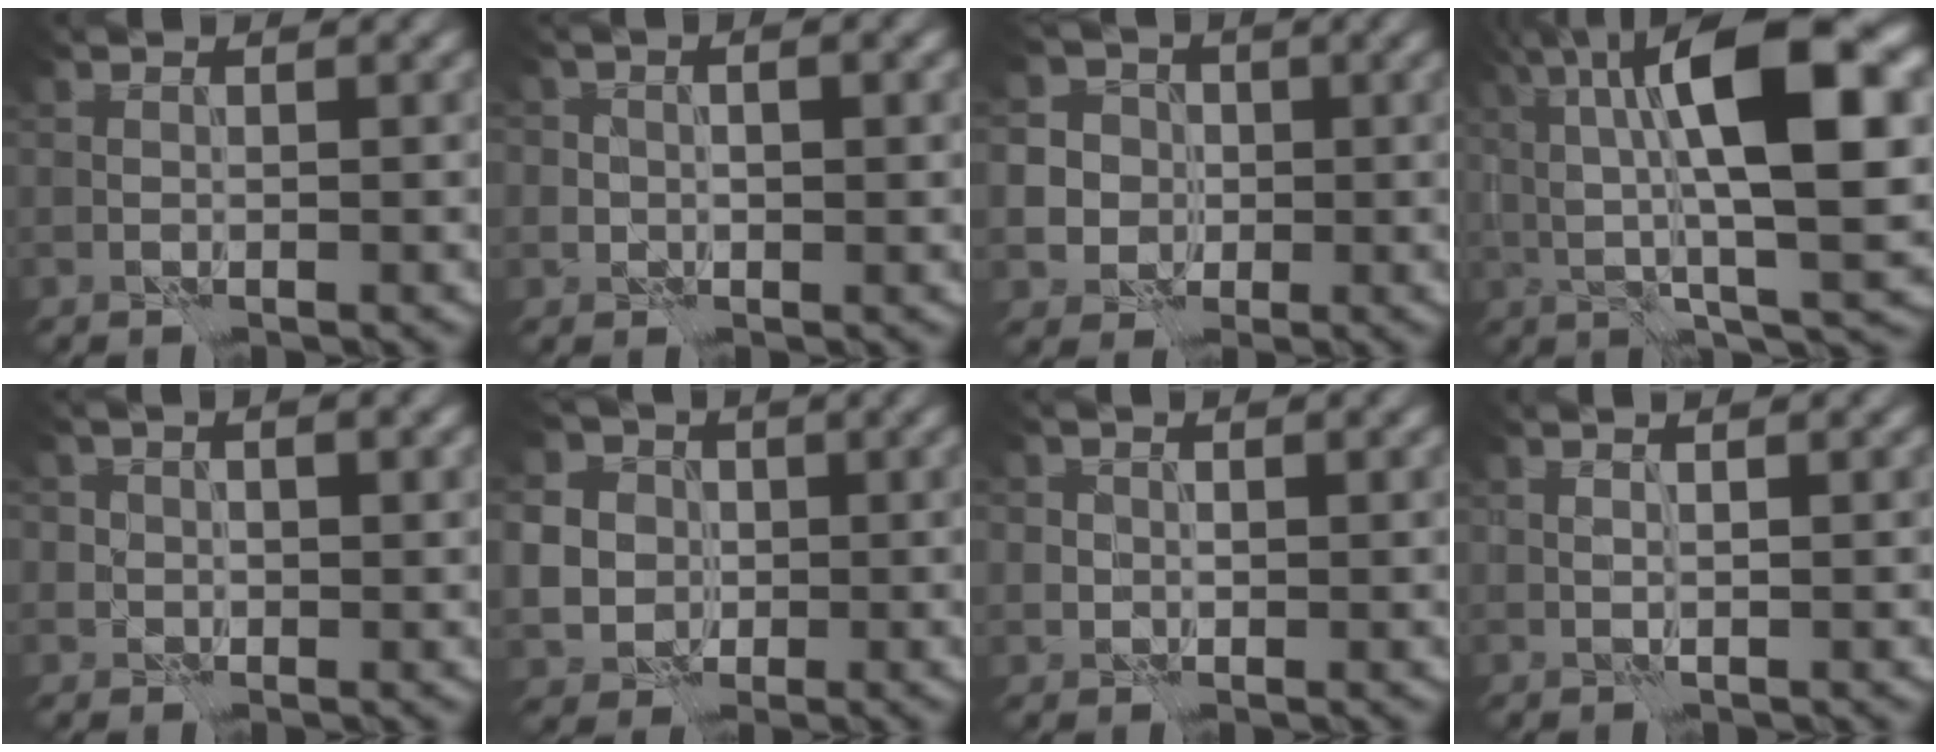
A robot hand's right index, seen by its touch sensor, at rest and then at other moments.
{"total": 2.1, "force": [0.2, 1.7, 1.1], "torque": [-0.002, 0.006, -0.009]}
{"total": 7.1, "force": [-0.5, 6.8, 1.9], "torque": [-0.036, 0.021, -0.042]}
{"total": 13.2, "force": [3.8, 3.3, 12.2], "torque": [-0.191, 0.011, 0.060]}
{"total": 2.3, "force": [0.5, 2.0, 0.9], "torque": [0.001, 0.006, -0.008]}
{"total": 8.9, "force": [0.2, 8.5, 2.7], "torque": [-0.083, 0.006, -0.021]}
{"total": 1.6, "force": [0.5, 1.5, 0.4], "torque": [0.003, 0.003, -0.001]}
{"total": 0.6, "force": [0.6, -0.2, 0.2], "torque": [-0.009, 0.001, 0.010]}